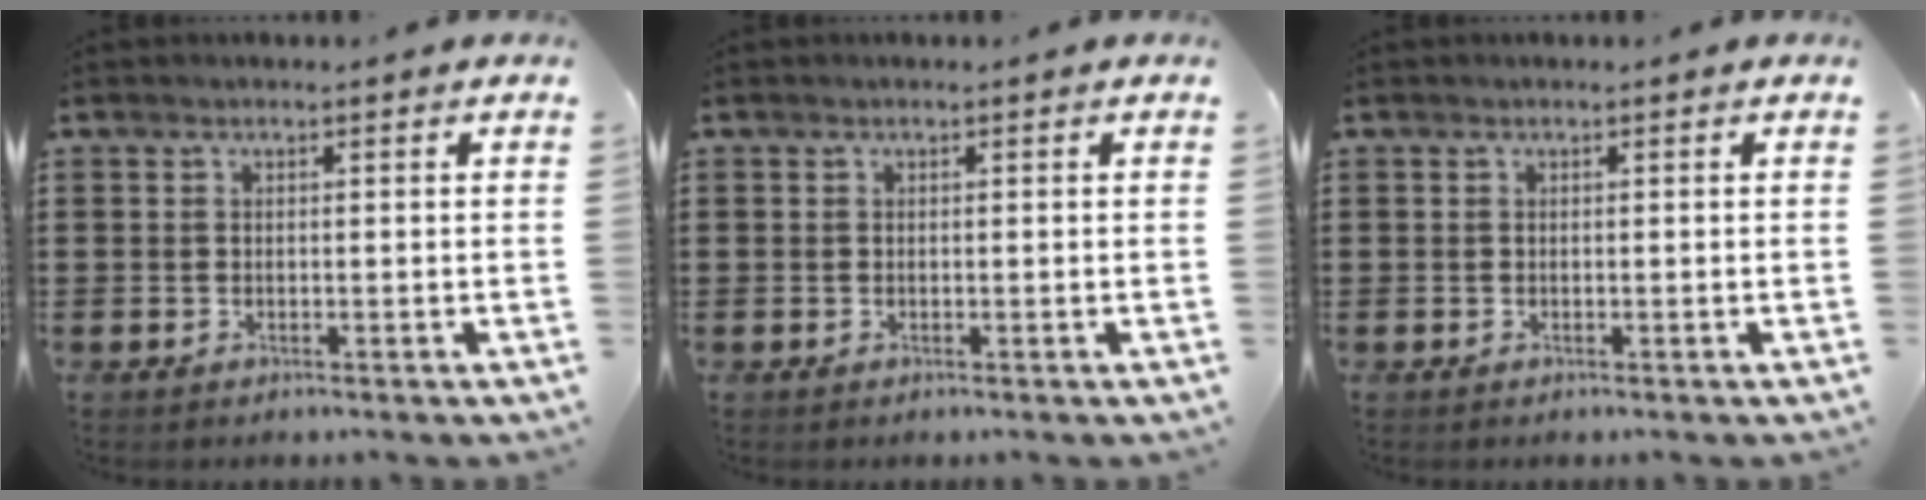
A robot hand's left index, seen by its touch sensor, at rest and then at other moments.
{"total": 0.0}
{"total": 0.0}